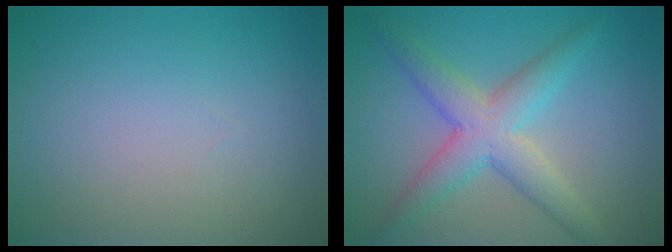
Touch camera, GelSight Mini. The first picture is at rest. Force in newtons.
{"total": 5.0, "press": 5.0, "slide": 0.1}